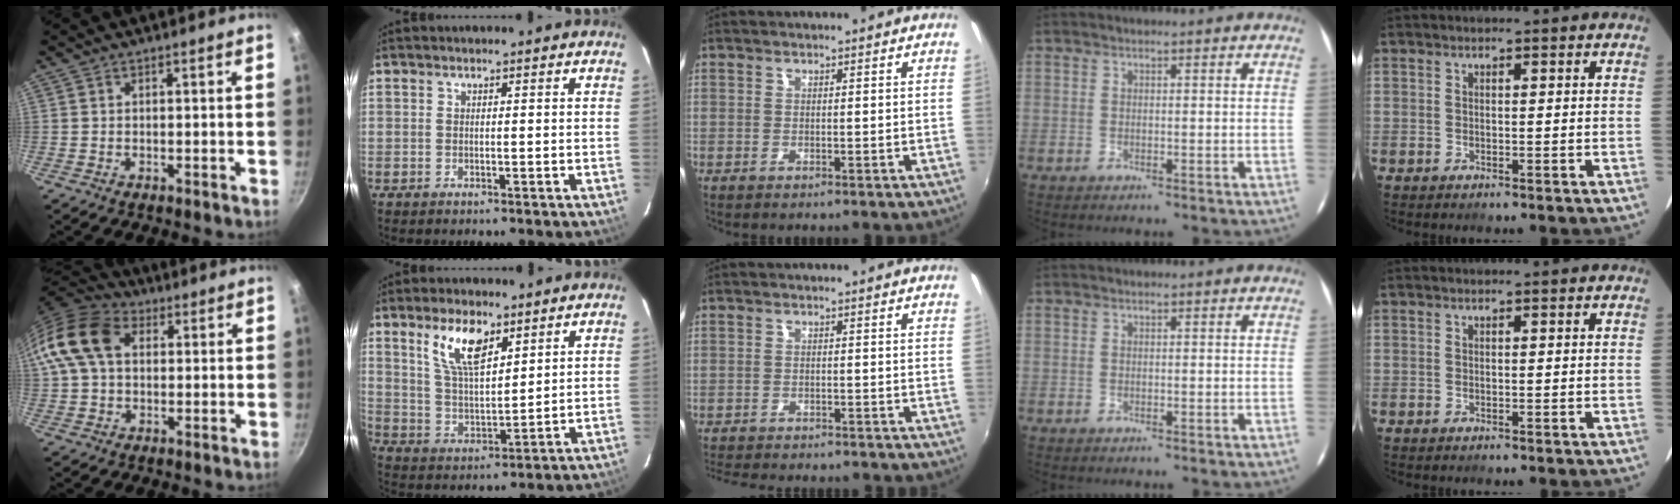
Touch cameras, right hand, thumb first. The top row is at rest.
{"thumb": {"total": 13.1, "force": [2.7, 9.2, 8.9], "torque": [-0.154, 0.023, 0.030]}, "index": {"total": 10.0, "force": [5.8, 4.1, 7.0], "torque": [-0.129, 0.007, 0.119]}, "middle": {"total": 9.1, "force": [-8.2, 1.9, 3.3], "torque": [-0.082, -0.018, -0.123]}}